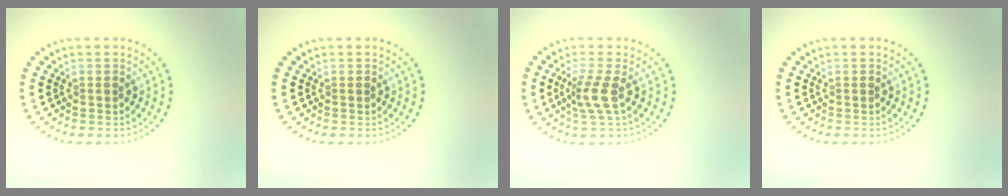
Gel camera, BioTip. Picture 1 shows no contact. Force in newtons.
{"total": 0.0}
{"total": 2.5, "press": 1.9, "slide": 1.7}
{"total": 0.0}